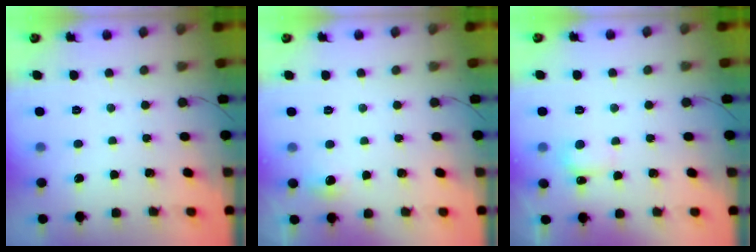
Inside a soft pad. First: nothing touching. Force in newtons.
{"total": 7.5, "press": 4.5, "slide": 6.1}
{"total": 5.5, "press": 5.2, "slide": 1.5}